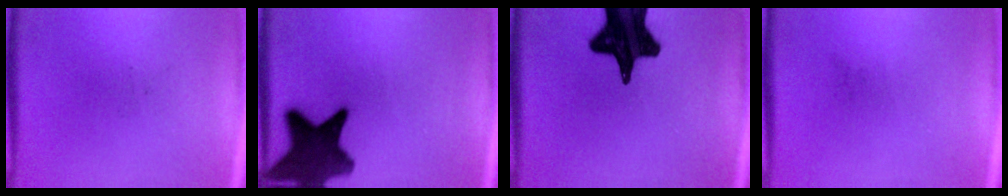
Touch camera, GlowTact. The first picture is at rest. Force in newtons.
{"total": 14.0}
{"total": 19.5}
{"total": 0.0}